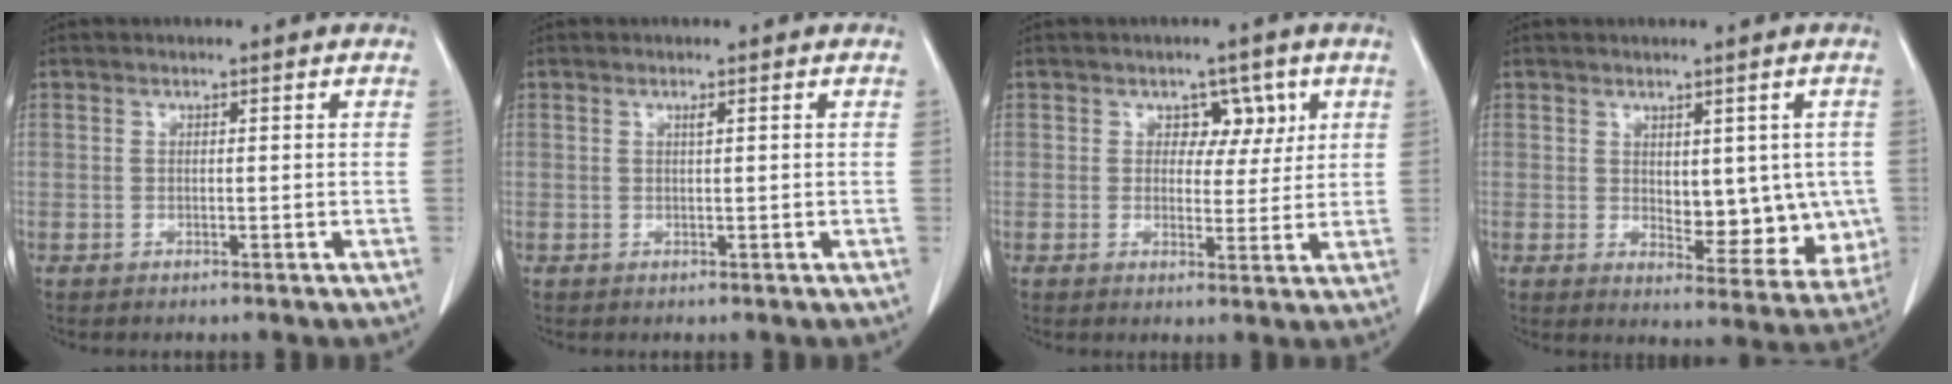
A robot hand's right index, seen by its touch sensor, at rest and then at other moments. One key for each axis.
{"total": 0.5, "fx": 0.3, "fy": 0.0, "fz": 0.4, "tx": -0.010, "ty": -0.001, "tz": 0.006}
{"total": 4.3, "fx": 1.7, "fy": 3.1, "fz": 2.4, "tx": -0.019, "ty": 0.006, "tz": 0.025}
{"total": 9.3, "fx": 0.3, "fy": 5.0, "fz": 7.9, "tx": -0.083, "ty": -0.006, "tz": 0.019}